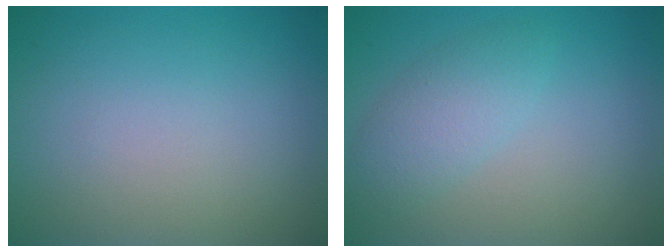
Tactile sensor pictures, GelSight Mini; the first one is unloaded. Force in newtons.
{"total": 2.8, "press": 2.8, "slide": 0.1}